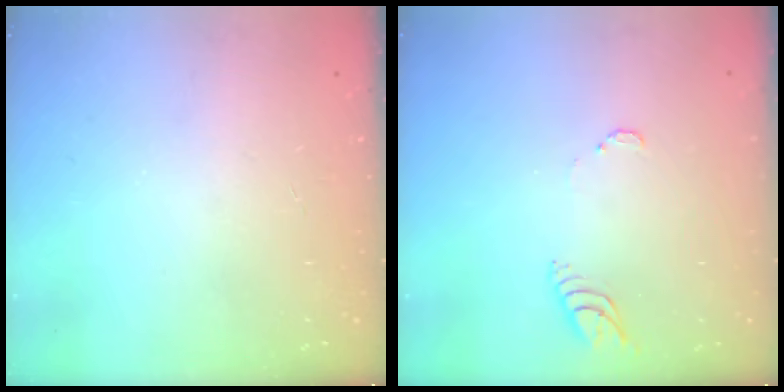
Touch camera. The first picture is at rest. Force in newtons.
{"total": 3.9, "press": 3.9, "slide": 0.3}